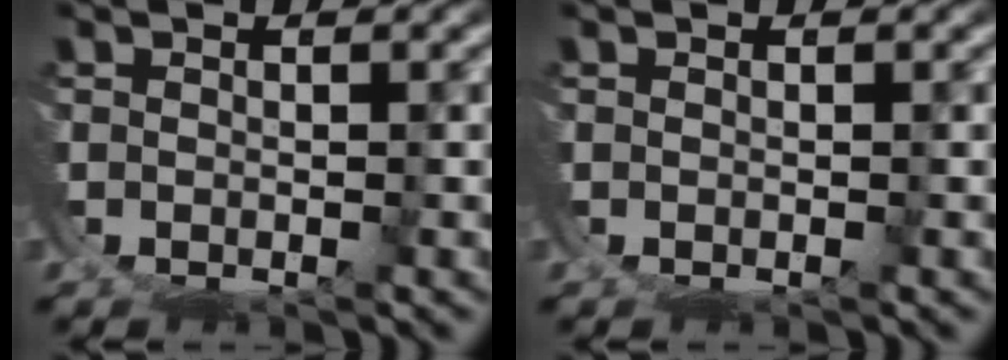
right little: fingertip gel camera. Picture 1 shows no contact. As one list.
[{"total": 0.0}]